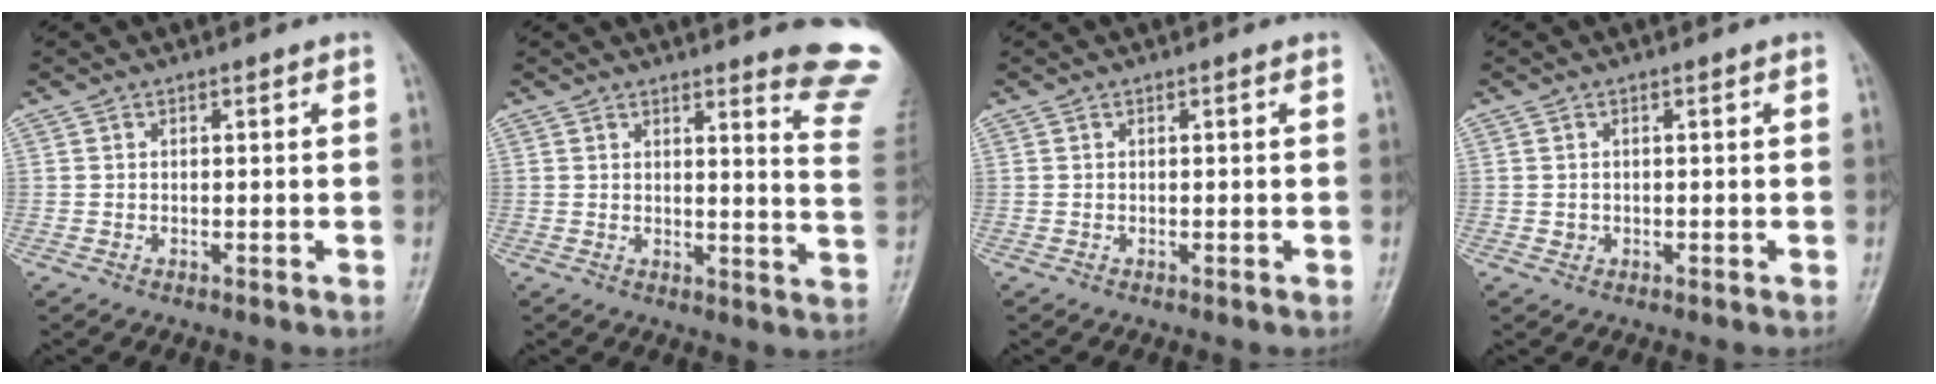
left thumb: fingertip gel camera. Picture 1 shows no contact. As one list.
[{"total": 11.5, "force": [10.4, 0.8, 5.0], "torque": [-0.034, -0.113, 0.095]}, {"total": 0.0}, {"total": 0.9, "force": [-0.1, 0.9, 0.1], "torque": [0.003, 0.001, 0.002]}]